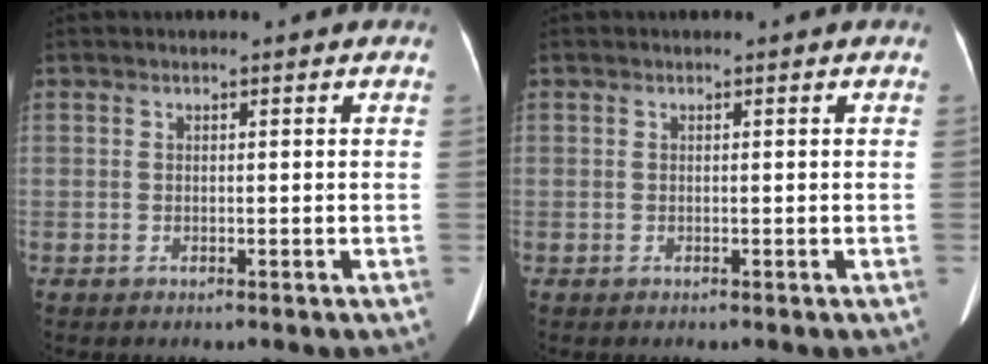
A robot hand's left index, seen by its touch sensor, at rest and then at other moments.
{"total": 0.0}